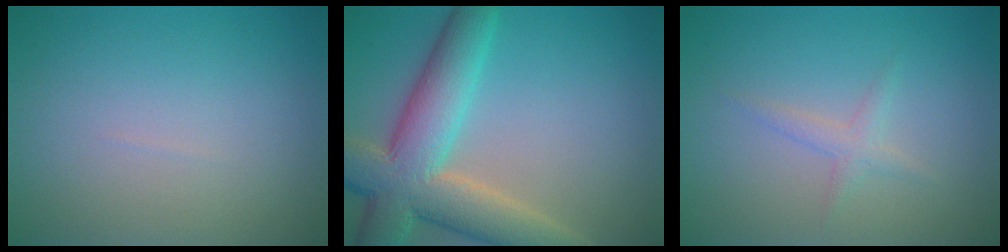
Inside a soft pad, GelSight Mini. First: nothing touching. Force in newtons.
{"total": 9.4, "press": 9.4, "slide": 1.0}
{"total": 1.3, "press": 1.3, "slide": 0.1}